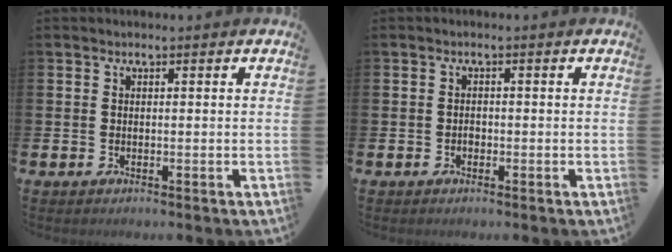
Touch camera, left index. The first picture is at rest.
{"total": 0.8, "force": [-0.4, 0.7, 0.2], "torque": [-0.003, 0.002, -0.009]}